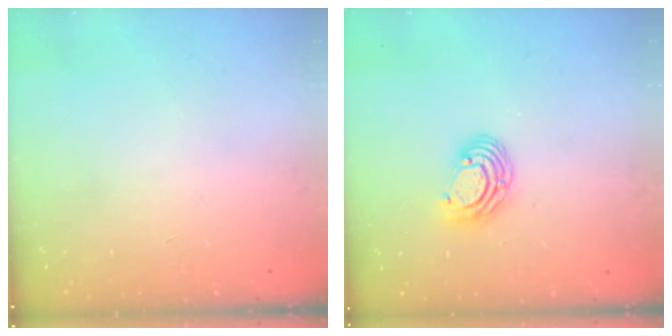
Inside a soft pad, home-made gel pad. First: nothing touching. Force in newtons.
{"total": 7.0, "press": 6.9, "slide": 0.8}